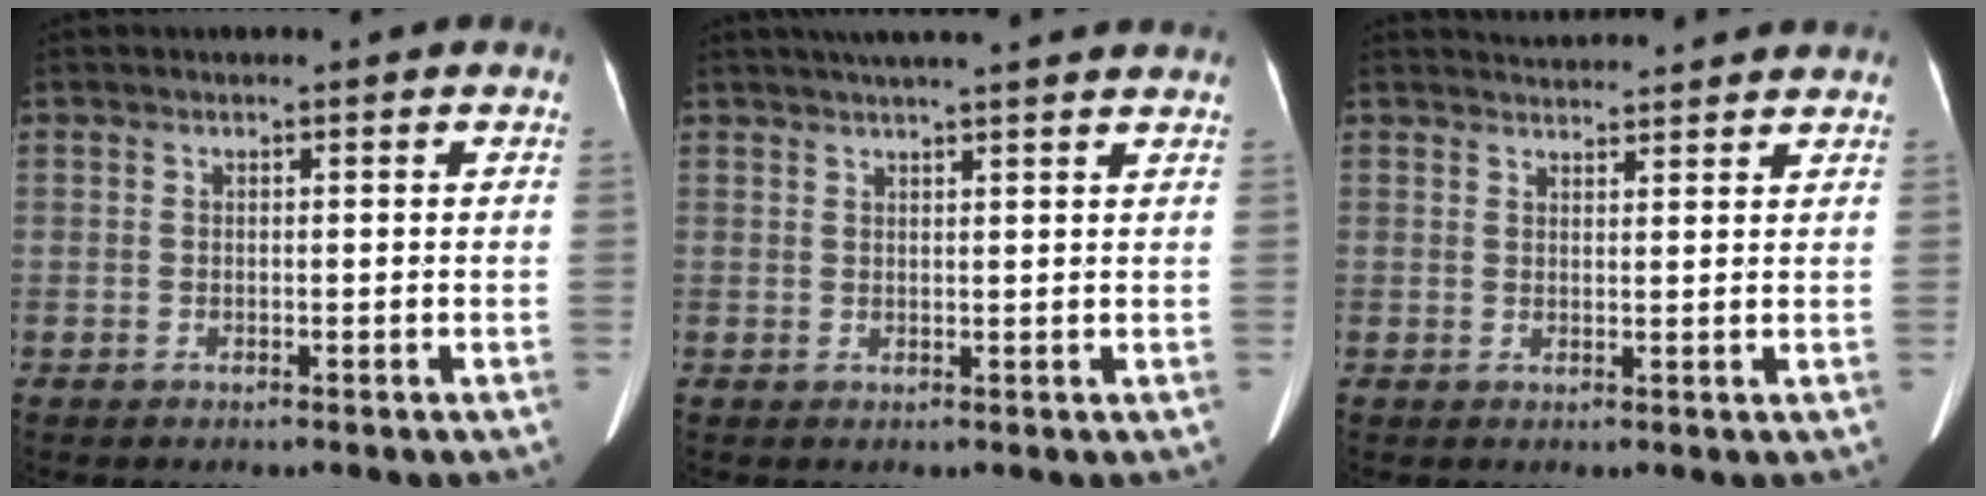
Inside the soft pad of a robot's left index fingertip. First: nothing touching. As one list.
[{"total": 12.4, "force": [10.8, 0.4, 6.0], "torque": [-0.093, 0.037, 0.134]}, {"total": 6.3, "force": [6.2, 0.2, 1.1], "torque": [-0.020, 0.028, 0.074]}]